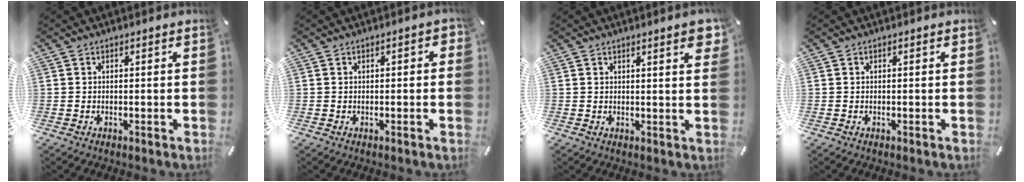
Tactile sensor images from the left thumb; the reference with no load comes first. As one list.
[{"total": 1.7, "force": [-0.4, 0.9, 1.4], "torque": [-0.024, 0.005, -0.006]}, {"total": 3.7, "force": [2.0, 0.7, 3.0], "torque": [-0.046, -0.007, 0.031]}, {"total": 0.0}]